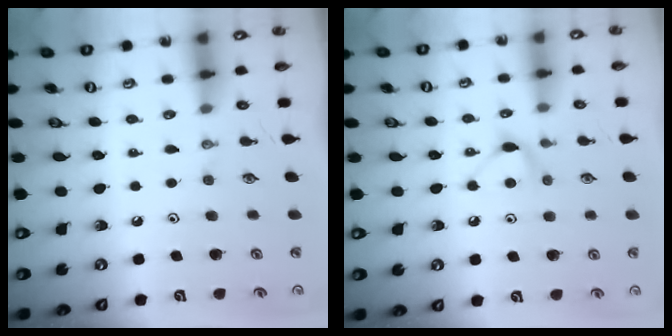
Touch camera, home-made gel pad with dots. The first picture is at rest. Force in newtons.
{"total": 6.1, "press": 6.1, "slide": 0.8}